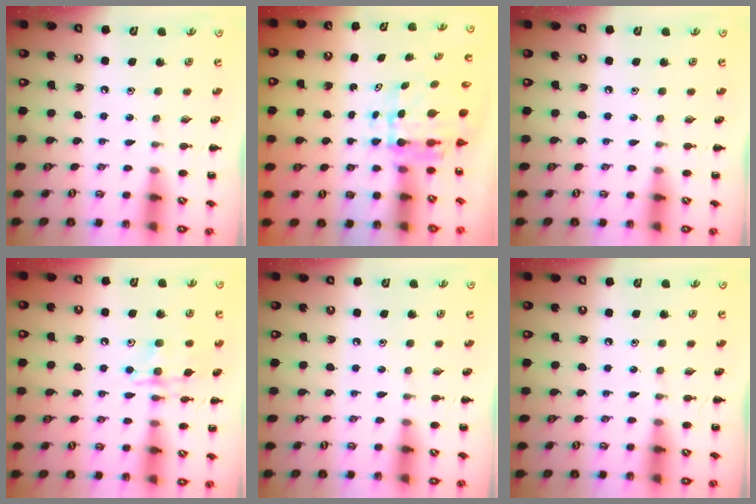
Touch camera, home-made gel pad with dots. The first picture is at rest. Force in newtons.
{"total": 5.6, "press": 5.4, "slide": 1.5}
{"total": 0.0}
{"total": 12.2, "press": 12.2, "slide": 0.8}
{"total": 0.0}
{"total": 0.0}